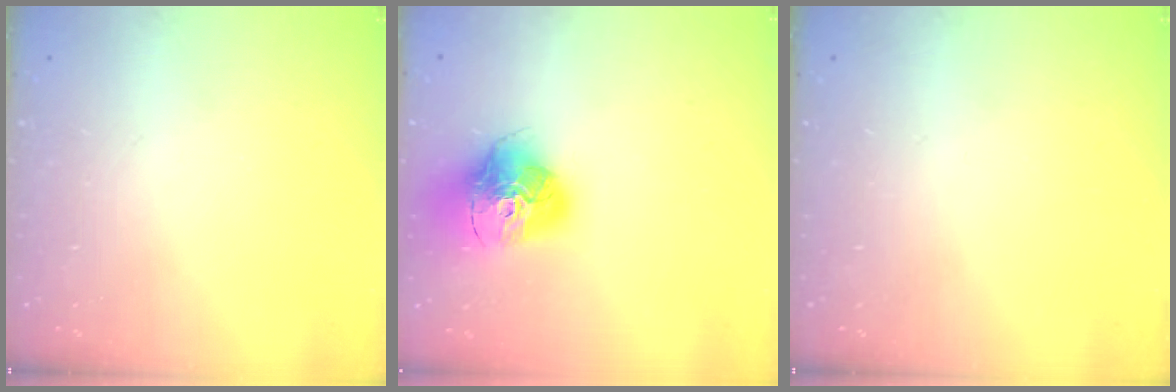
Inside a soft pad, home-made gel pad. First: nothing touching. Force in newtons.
{"total": 17.3, "press": 17.3, "slide": 1.6}
{"total": 0.0}